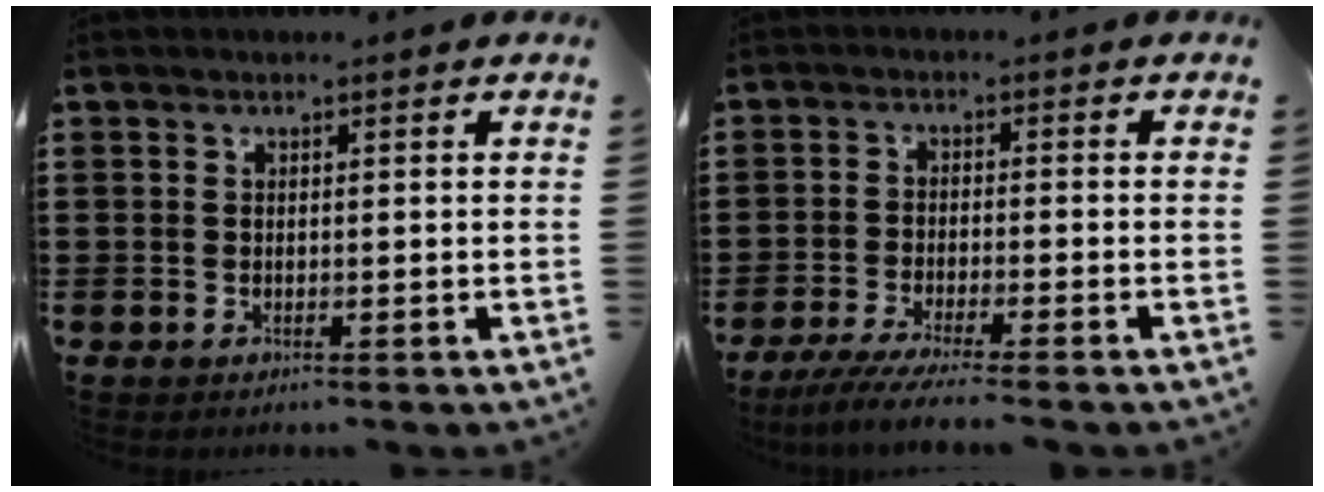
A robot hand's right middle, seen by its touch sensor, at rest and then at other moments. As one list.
[{"total": 4.1, "force": [-3.6, -0.3, 1.9], "torque": [-0.045, -0.016, -0.072]}]